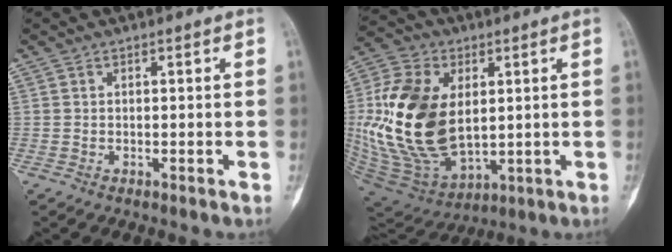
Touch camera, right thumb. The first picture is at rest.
{"total": 23.4, "force": [2.2, 14.8, 18.0], "torque": [-0.359, -0.021, 0.055]}